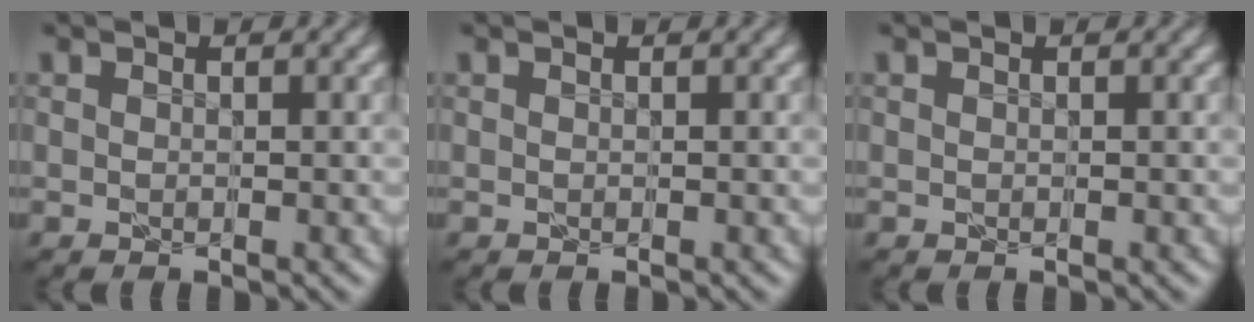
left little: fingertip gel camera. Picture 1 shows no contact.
{"total": 0.0}
{"total": 0.0}